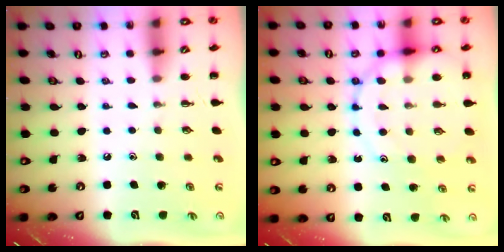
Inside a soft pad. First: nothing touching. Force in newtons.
{"total": 14.1, "press": 13.9, "slide": 2.4}